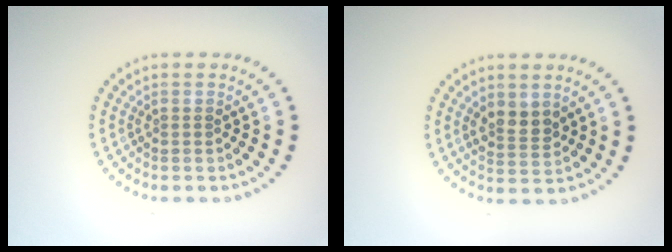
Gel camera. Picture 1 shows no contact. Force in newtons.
{"total": 2.4, "press": 2.3, "slide": 0.9}